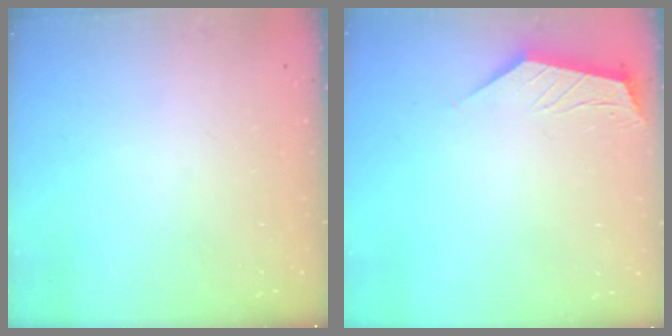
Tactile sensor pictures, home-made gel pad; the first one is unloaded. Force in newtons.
{"total": 2.0, "press": 2.0, "slide": 0.4}